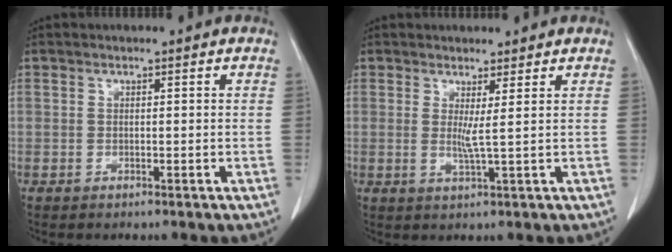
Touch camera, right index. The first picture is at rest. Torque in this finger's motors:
{"motor_torque": [0.12, -0.01, 0.01, 0.01]}